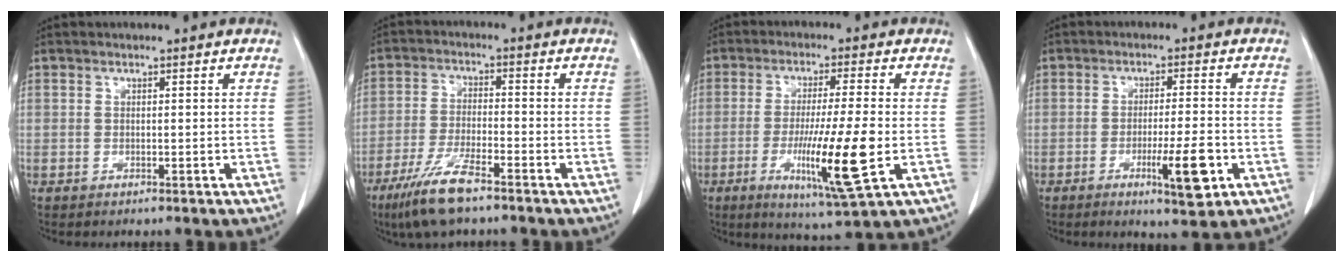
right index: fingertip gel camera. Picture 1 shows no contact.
{"total": 8.7, "force": [-6.0, 1.2, 6.2], "torque": [-0.130, -0.020, -0.113]}
{"total": 9.2, "force": [-2.4, -0.3, 8.9], "torque": [-0.157, -0.030, -0.039]}
{"total": 7.5, "force": [-3.0, 0.8, 6.9], "torque": [-0.109, -0.011, -0.041]}